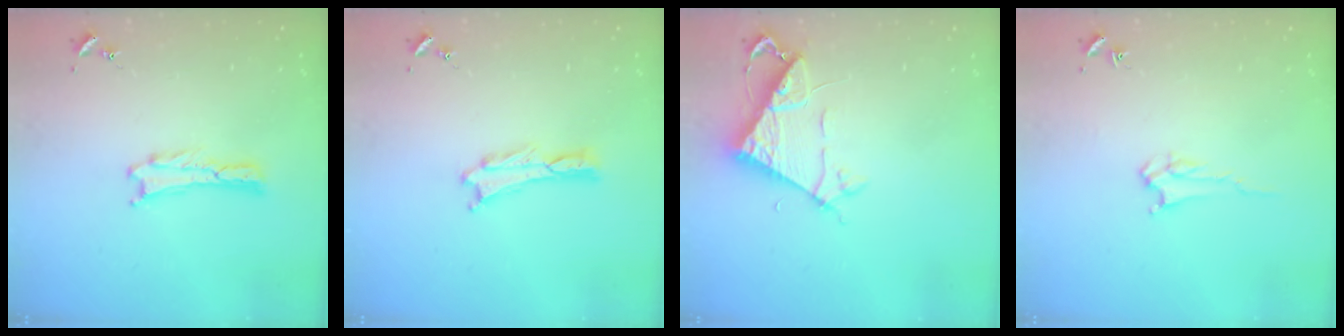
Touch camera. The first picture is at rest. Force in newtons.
{"total": 0.0}
{"total": 7.1, "press": 7.0, "slide": 0.5}
{"total": 2.8, "press": 2.8, "slide": 0.4}